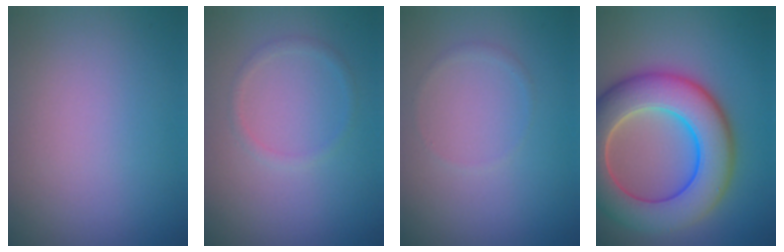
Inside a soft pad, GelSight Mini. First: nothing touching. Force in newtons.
{"total": 1.0, "press": 1.0, "slide": 0.0}
{"total": 0.6, "press": 0.6, "slide": 0.1}
{"total": 10.3, "press": 10.3, "slide": 0.7}